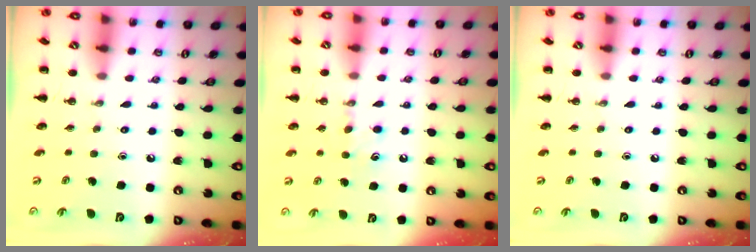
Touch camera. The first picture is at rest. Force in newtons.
{"total": 6.2, "press": 6.0, "slide": 1.7}
{"total": 0.0}